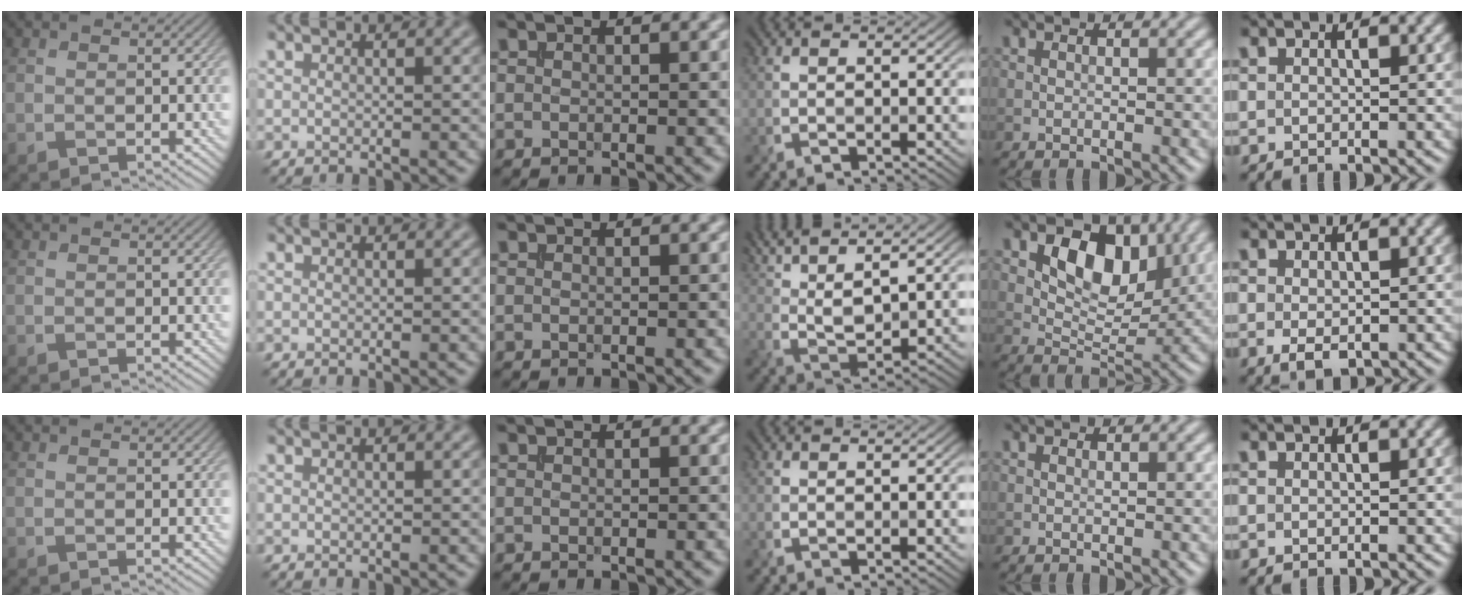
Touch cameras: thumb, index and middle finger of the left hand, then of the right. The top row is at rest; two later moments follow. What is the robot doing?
{"motion": "extract", "object": "file holder"}